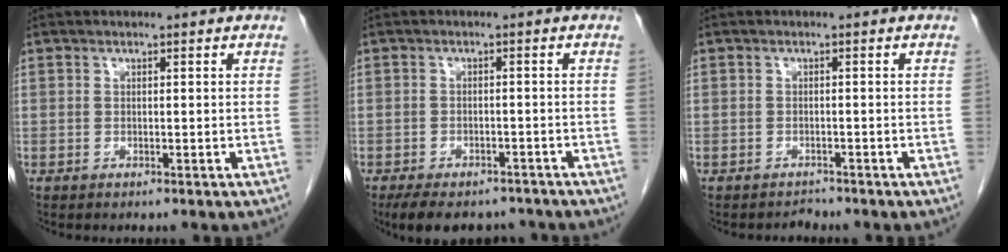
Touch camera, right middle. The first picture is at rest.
{"total": 10.3, "force": [-8.3, 4.6, 4.0], "torque": [-0.065, 0.001, -0.113]}
{"total": 1.1, "force": [-0.9, 0.2, -0.4], "torque": [0.006, -0.004, -0.016]}